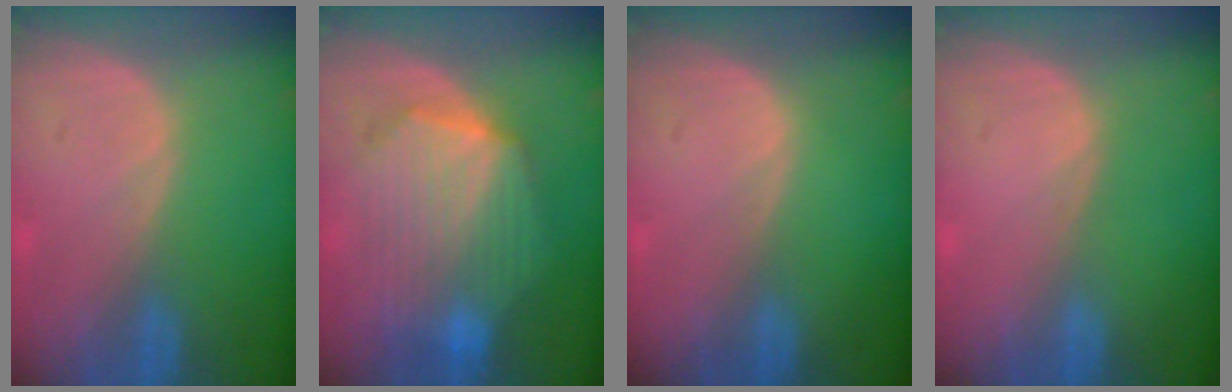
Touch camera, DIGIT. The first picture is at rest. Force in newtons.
{"total": 10.6, "press": 10.6, "slide": 0.8}
{"total": 0.0}
{"total": 0.0}